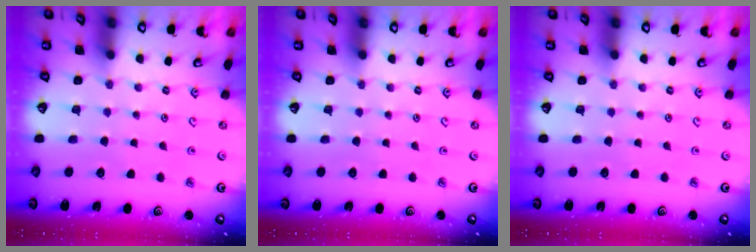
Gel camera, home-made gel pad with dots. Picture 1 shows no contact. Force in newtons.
{"total": 0.0}
{"total": 0.0}